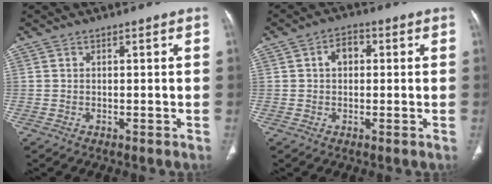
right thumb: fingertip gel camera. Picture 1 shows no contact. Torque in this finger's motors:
{"motor_torque": [0.21, 1.43, 0.68, 0.52, 0.00]}